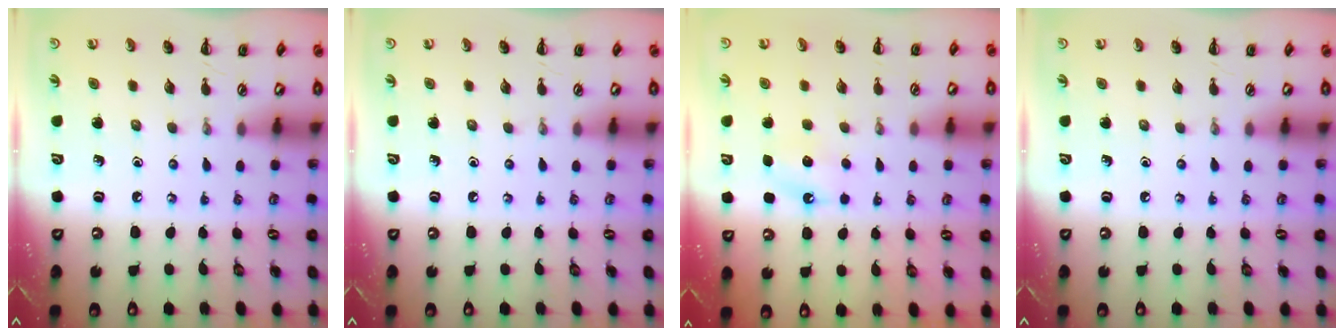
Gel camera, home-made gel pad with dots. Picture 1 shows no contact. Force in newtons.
{"total": 0.0}
{"total": 6.8, "press": 6.6, "slide": 1.8}
{"total": 0.0}